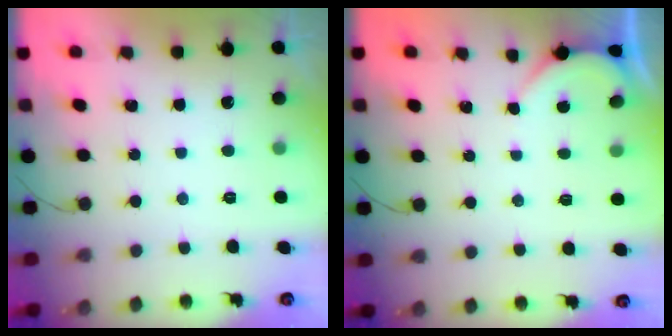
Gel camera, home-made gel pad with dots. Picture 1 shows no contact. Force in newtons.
{"total": 1.9, "press": 1.9, "slide": 0.2}